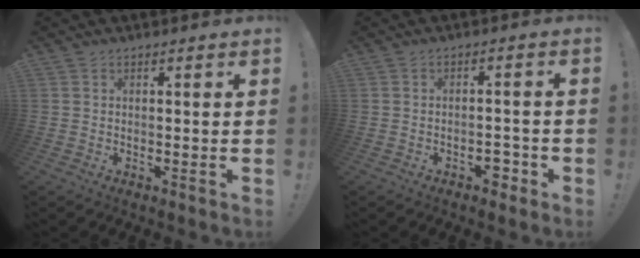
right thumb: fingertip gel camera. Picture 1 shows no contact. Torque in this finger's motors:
{"motor_torque": [0.95, 0.80, 0.34, -0.82, 0.18]}